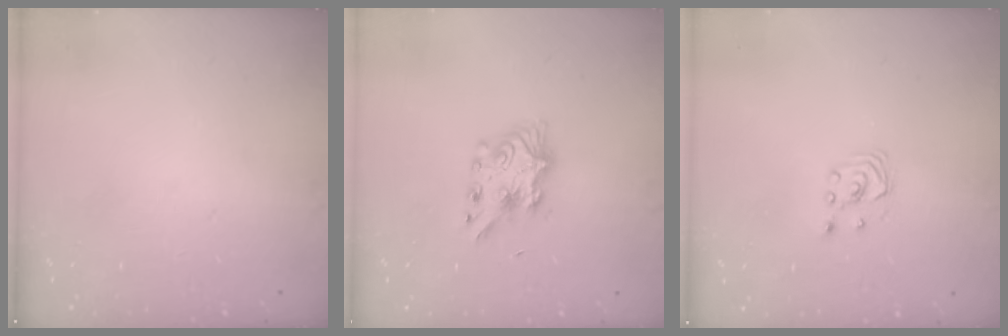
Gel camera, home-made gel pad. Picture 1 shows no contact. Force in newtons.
{"total": 7.2, "press": 7.2, "slide": 0.2}
{"total": 1.9, "press": 1.9, "slide": 0.2}